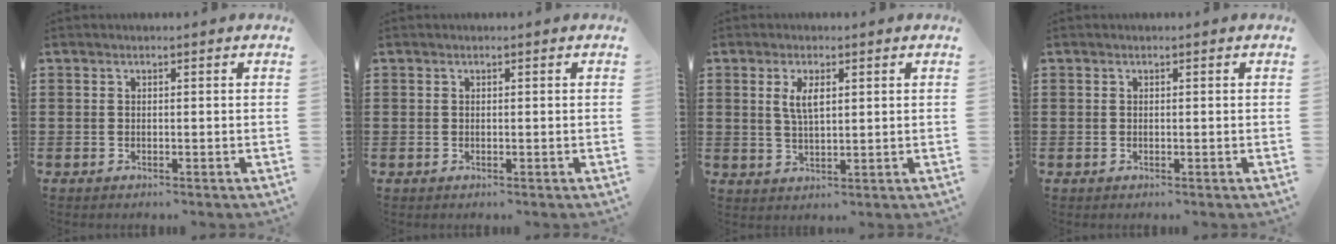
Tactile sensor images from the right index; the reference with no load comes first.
{"total": 0.0}
{"total": 3.7, "force": [1.1, 1.3, 3.3], "torque": [-0.069, 0.006, 0.018]}
{"total": 0.0}